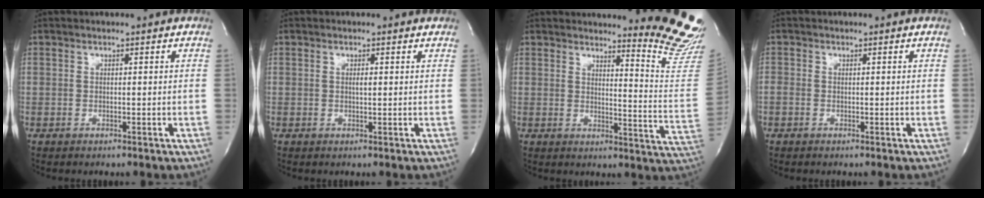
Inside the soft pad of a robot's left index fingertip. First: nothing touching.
{"total": 1.0, "force": [0.4, 0.2, 0.9], "torque": [-0.019, 0.001, 0.003]}
{"total": 12.3, "force": [11.8, -1.3, 3.1], "torque": [-0.033, -0.141, 0.121]}
{"total": 0.5, "force": [-0.1, 0.2, 0.4], "torque": [-0.011, 0.003, -0.003]}